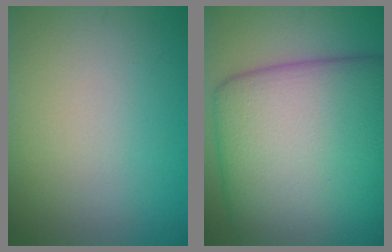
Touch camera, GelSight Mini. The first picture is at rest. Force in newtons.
{"total": 18.3, "press": 18.2, "slide": 0.4}